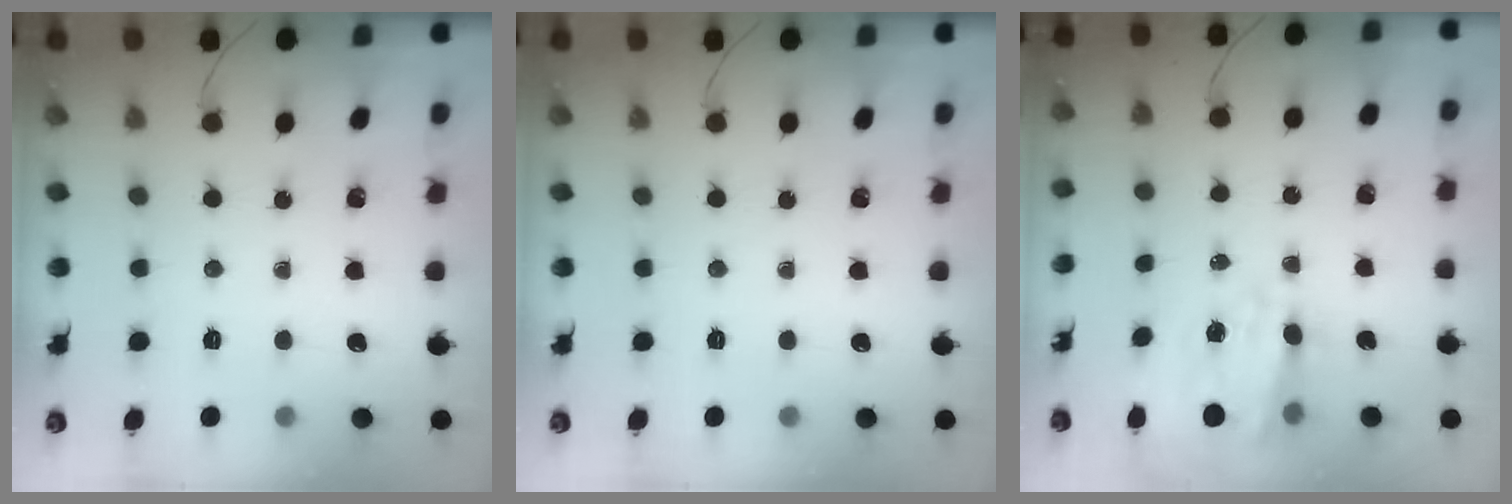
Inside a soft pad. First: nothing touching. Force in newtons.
{"total": 0.0}
{"total": 13.1, "press": 12.6, "slide": 3.5}